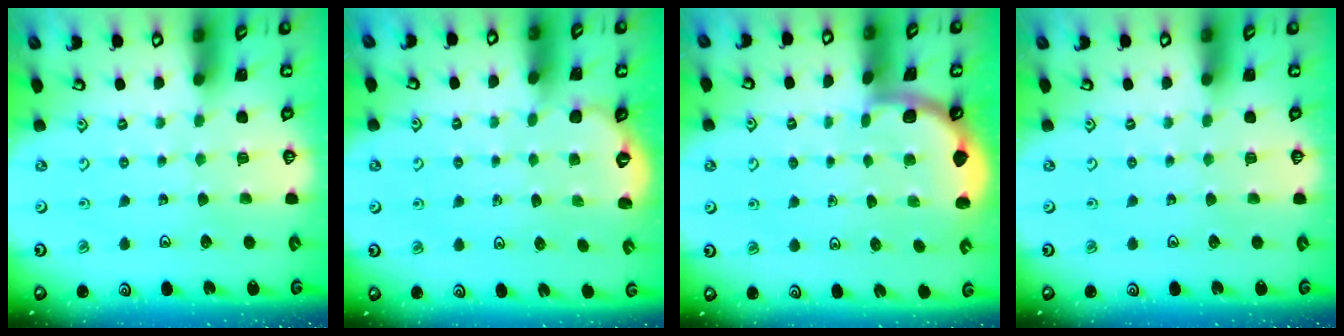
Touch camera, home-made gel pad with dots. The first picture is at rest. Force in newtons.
{"total": 1.8, "press": 1.1, "slide": 1.4}
{"total": 1.8, "press": 1.8, "slide": 0.0}
{"total": 0.0}